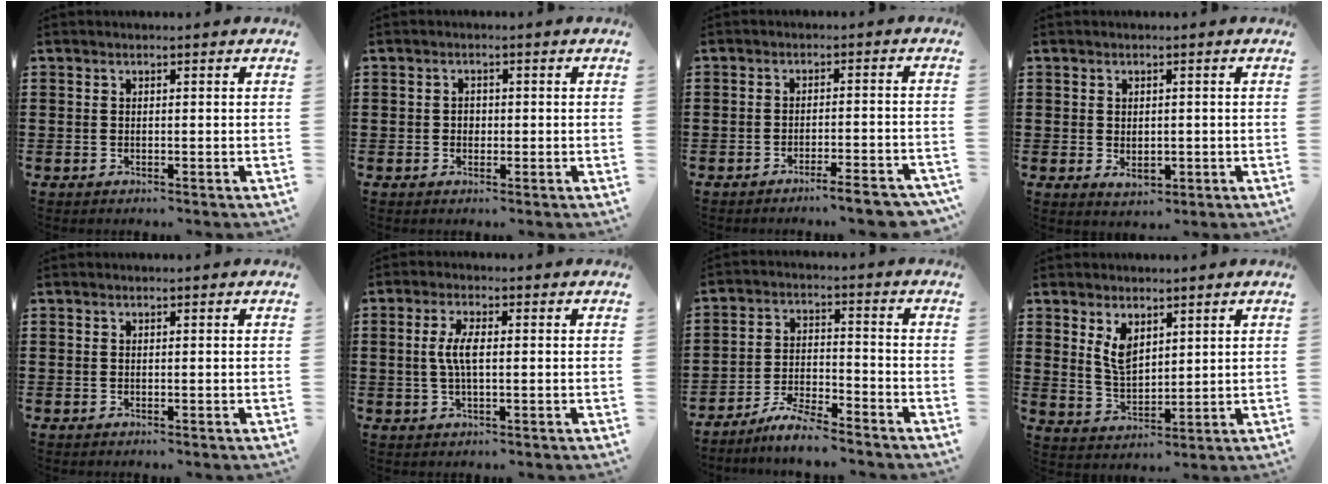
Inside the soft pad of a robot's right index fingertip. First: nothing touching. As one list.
[{"total": 1.2, "force": [-0.1, 1.0, 0.6], "torque": [-0.014, 0.004, -0.003]}, {"total": 4.6, "force": [-3.8, 0.0, 2.5], "torque": [-0.039, -0.010, -0.069]}, {"total": 1.9, "force": [-0.2, 1.3, 1.4], "torque": [-0.019, -0.002, -0.006]}, {"total": 0.0}, {"total": 4.3, "force": [0.1, 1.4, 4.1], "torque": [-0.091, -0.002, -0.005]}, {"total": 5.4, "force": [-5.1, 0.4, 1.7], "torque": [-0.044, 0.003, -0.103]}, {"total": 5.1, "force": [2.7, 2.8, 3.4], "torque": [-0.067, 0.001, 0.047]}]